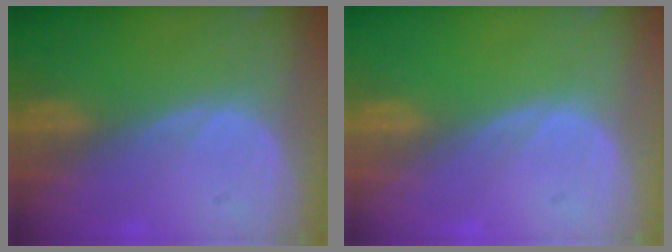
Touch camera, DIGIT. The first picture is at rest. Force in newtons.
{"total": 0.0}